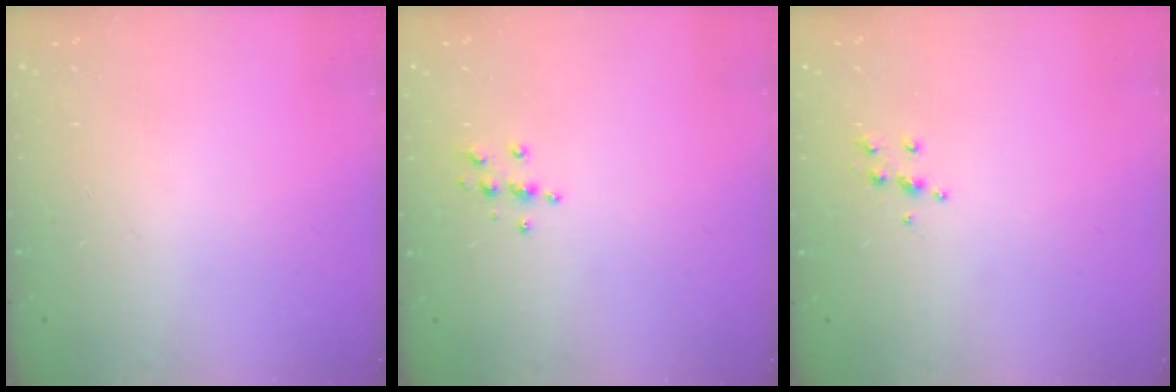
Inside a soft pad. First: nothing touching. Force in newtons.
{"total": 4.8, "press": 4.7, "slide": 0.6}
{"total": 5.2, "press": 5.2, "slide": 0.5}